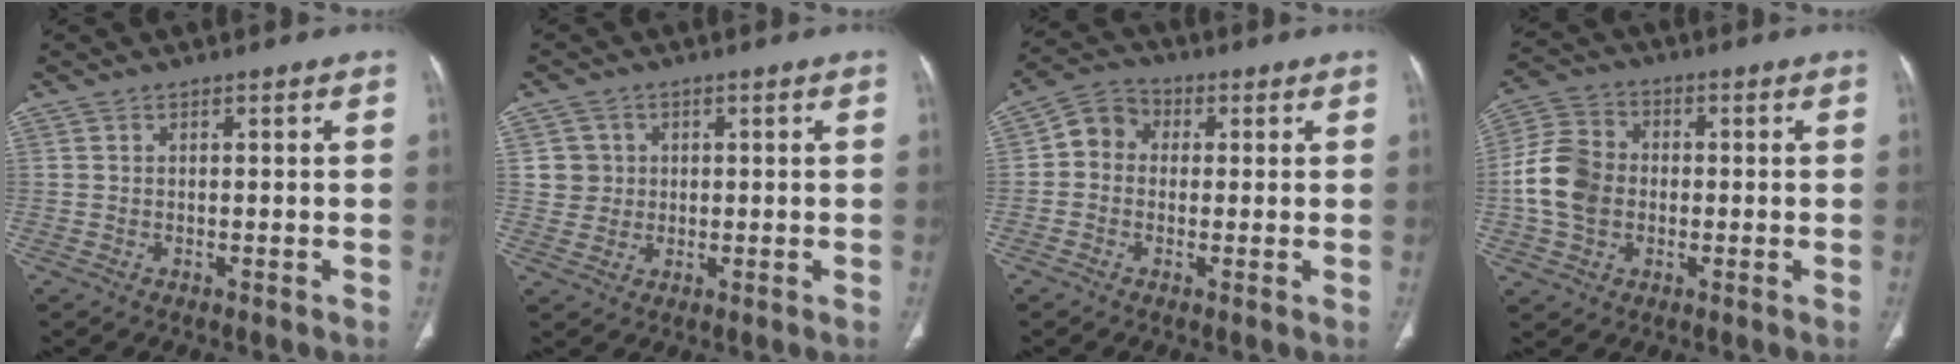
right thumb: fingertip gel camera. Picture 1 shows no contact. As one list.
[{"total": 4.0, "force": [0.8, 3.9, 0.2], "torque": [0.022, 0.002, 0.014]}, {"total": 6.1, "force": [0.1, 5.4, 3.0], "torque": [-0.032, 0.019, -0.014]}, {"total": 10.7, "force": [-0.9, 8.5, 6.5], "torque": [-0.119, 0.023, -0.023]}]